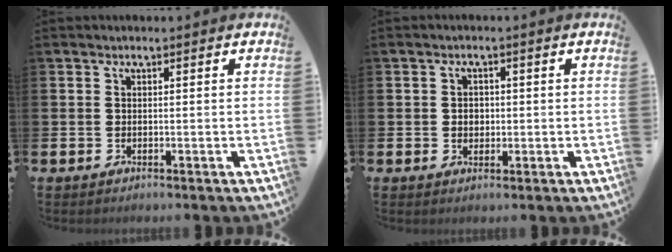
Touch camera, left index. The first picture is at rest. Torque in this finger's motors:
{"motor_torque": [0.22, 0.18, 0.05, 0.03]}